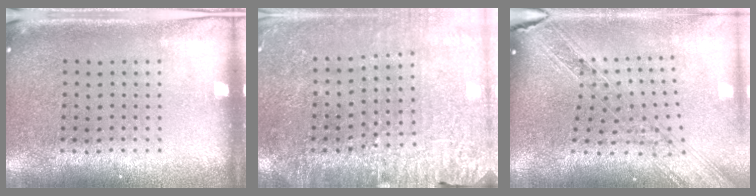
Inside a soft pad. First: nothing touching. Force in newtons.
{"total": 2.9, "press": 2.9, "slide": 0.4}
{"total": 1.9, "press": 1.7, "slide": 0.9}